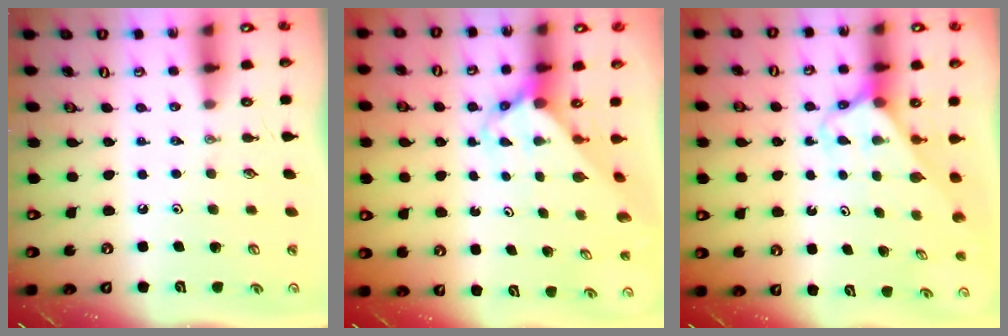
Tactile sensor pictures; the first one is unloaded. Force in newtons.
{"total": 3.5, "press": 3.5, "slide": 0.2}
{"total": 2.5, "press": 2.5, "slide": 0.2}